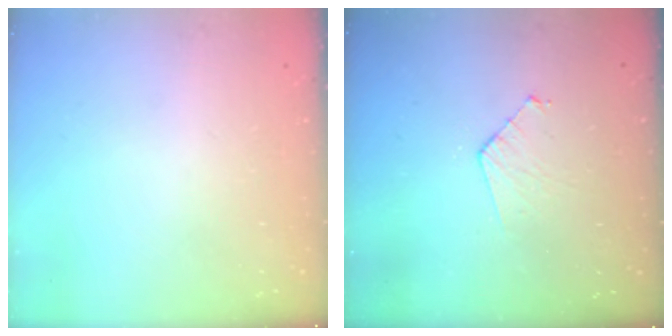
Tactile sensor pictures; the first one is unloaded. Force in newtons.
{"total": 4.4, "press": 4.3, "slide": 0.4}